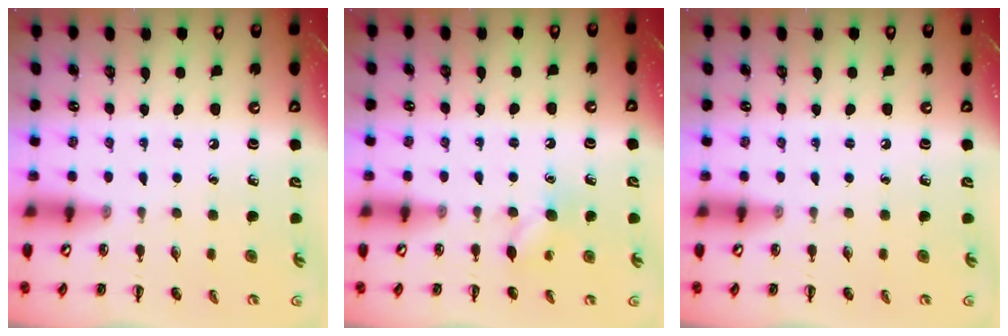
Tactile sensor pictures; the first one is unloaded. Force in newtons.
{"total": 5.7, "press": 5.5, "slide": 1.5}
{"total": 0.0}